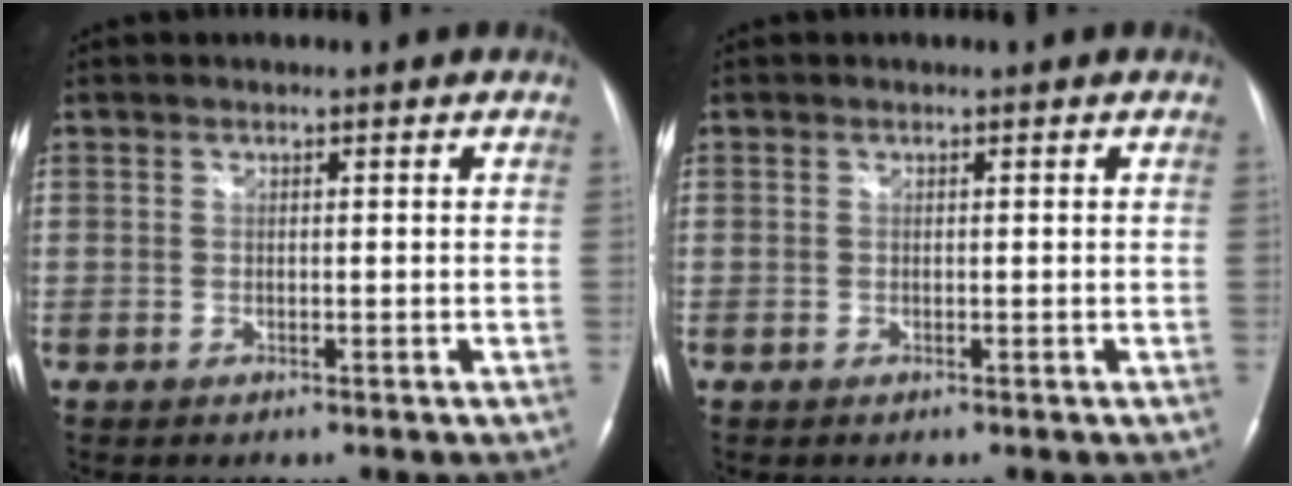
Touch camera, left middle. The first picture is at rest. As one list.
[{"total": 0.0}]